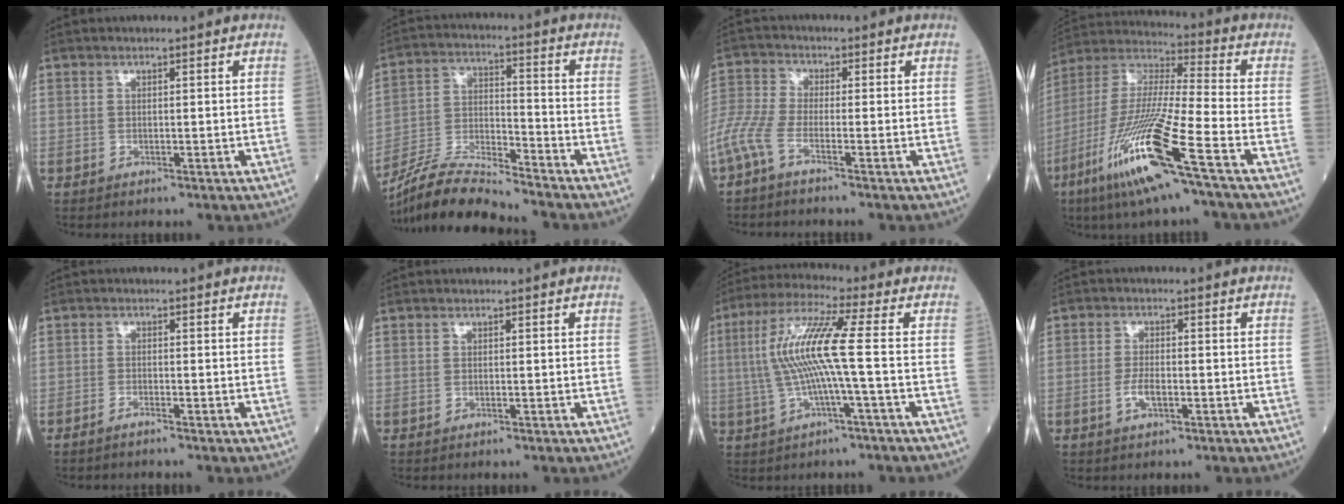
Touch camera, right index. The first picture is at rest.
{"total": 11.0, "force": [-10.6, -0.2, 3.2], "torque": [-0.062, -0.003, -0.199]}
{"total": 5.6, "force": [-3.5, 0.8, 4.3], "torque": [-0.118, 0.003, -0.082]}
{"total": 18.1, "force": [-9.1, -0.1, 15.6], "torque": [-0.339, -0.043, -0.182]}
{"total": 1.1, "force": [-1.0, -0.1, 0.5], "torque": [-0.012, 0.000, -0.020]}
{"total": 0.0}
{"total": 10.4, "force": [-0.3, -0.5, 10.4], "torque": [-0.211, 0.016, -0.010]}
{"total": 2.9, "force": [-1.0, 1.0, 2.5], "torque": [-0.053, 0.001, -0.020]}